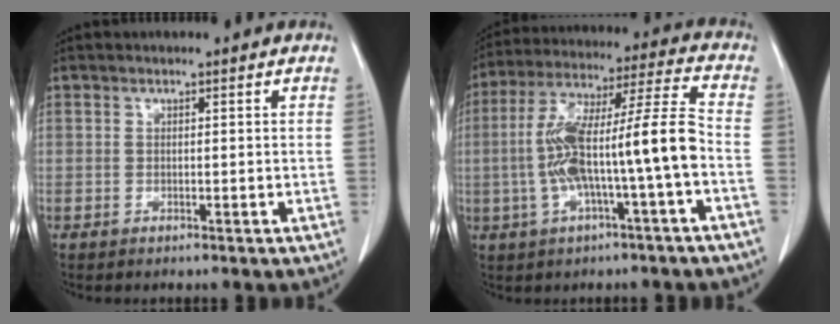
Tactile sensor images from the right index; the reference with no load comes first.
{"total": 14.6, "force": [-2.7, 0.8, 14.3], "torque": [-0.271, 0.030, -0.048]}